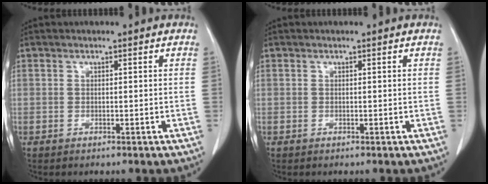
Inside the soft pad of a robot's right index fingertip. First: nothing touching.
{"total": 0.0}